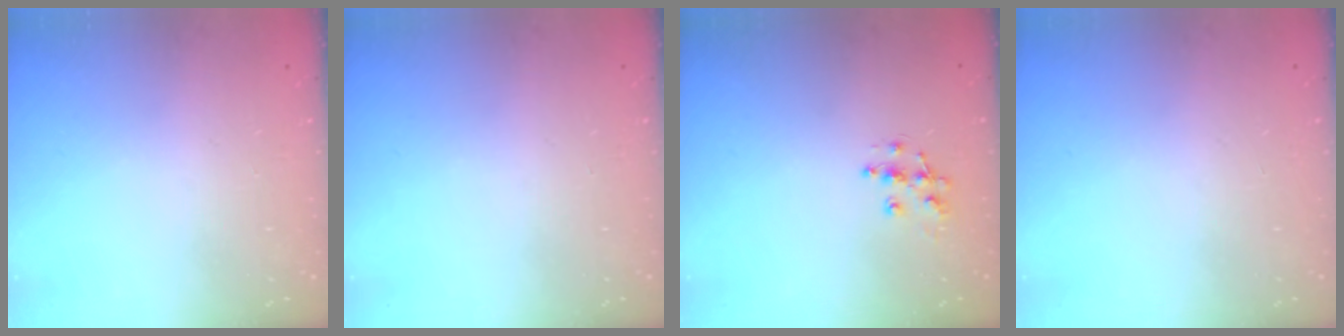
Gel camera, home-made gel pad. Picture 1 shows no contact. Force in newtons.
{"total": 0.0}
{"total": 8.5, "press": 8.4, "slide": 0.6}
{"total": 0.0}